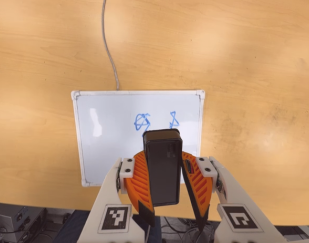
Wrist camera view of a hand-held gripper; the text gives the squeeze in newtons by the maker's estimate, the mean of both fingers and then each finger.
{"total": 7.7, "left": 8.7, "right": 6.8}